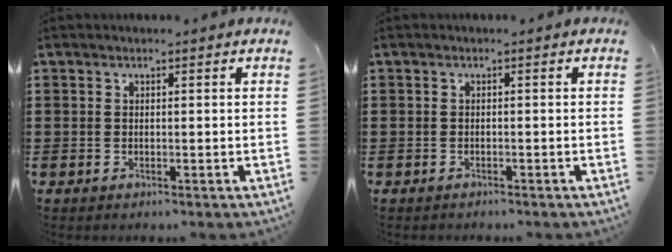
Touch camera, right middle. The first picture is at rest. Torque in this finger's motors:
{"motor_torque": [-1.33, 0.80, 0.05, -0.03]}